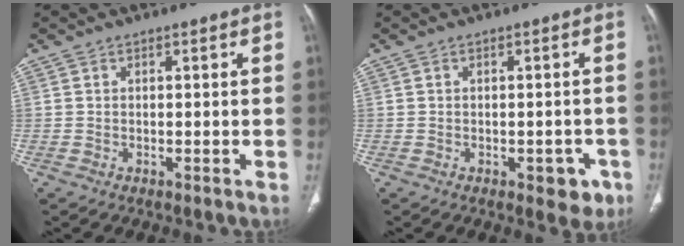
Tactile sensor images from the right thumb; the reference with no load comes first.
{"total": 4.9, "force": [-2.2, 2.7, 3.4], "torque": [-0.015, 0.007, -0.022]}